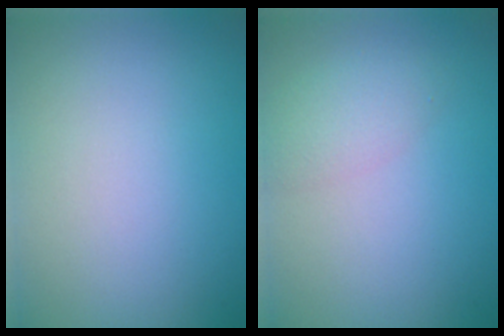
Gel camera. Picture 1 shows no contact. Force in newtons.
{"total": 2.1, "press": 2.1, "slide": 0.1}